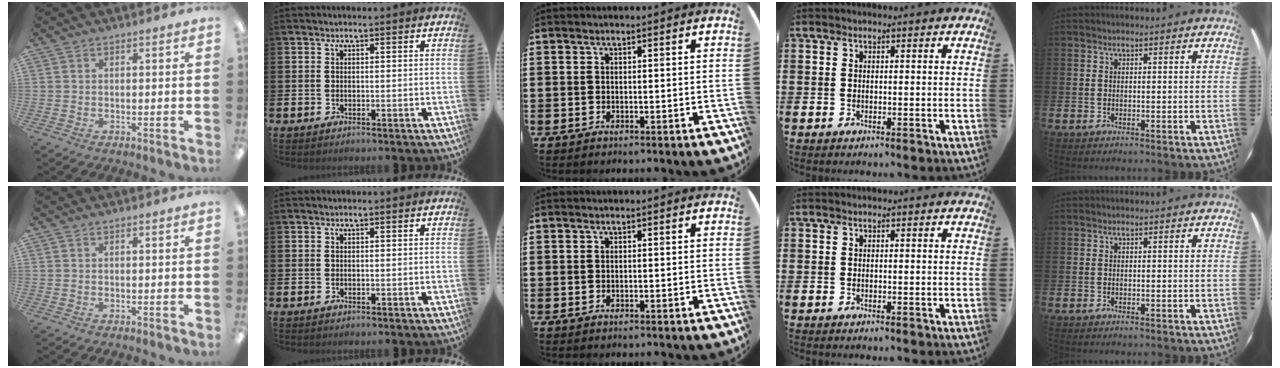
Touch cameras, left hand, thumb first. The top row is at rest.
{}